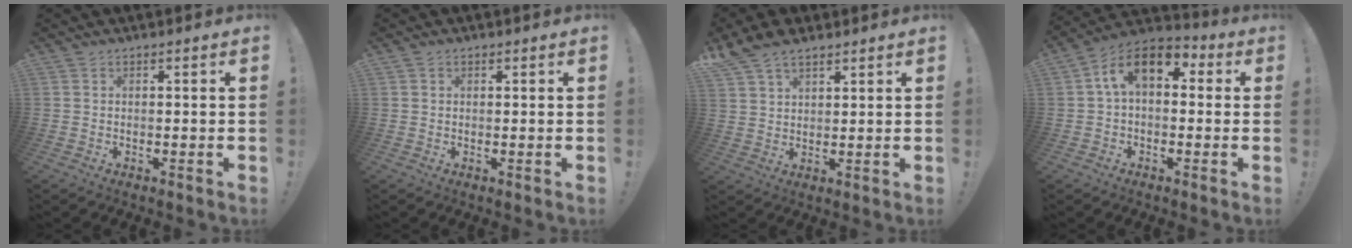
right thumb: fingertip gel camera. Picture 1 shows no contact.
{"total": 0.7, "force": [0.4, 0.5, 0.1], "torque": [-0.001, 0.001, 0.008]}
{"total": 7.2, "force": [5.4, 3.4, 3.2], "torque": [-0.069, -0.021, 0.108]}
{"total": 11.5, "force": [3.5, 6.8, 8.6], "torque": [-0.145, 0.007, 0.068]}